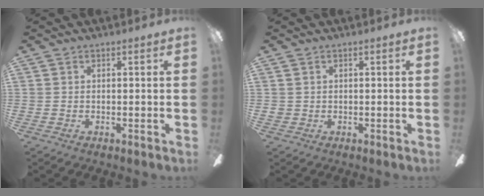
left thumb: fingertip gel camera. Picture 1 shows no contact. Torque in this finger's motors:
{"motor_torque": [-0.12, 0.21, 0.34, -0.25, 0.00]}